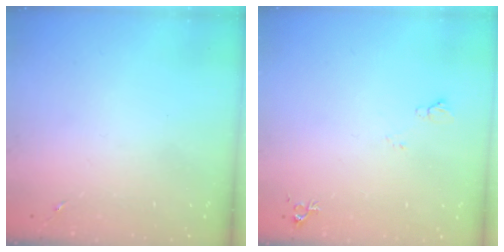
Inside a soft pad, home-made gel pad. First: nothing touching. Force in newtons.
{"total": 5.2, "press": 5.1, "slide": 1.1}